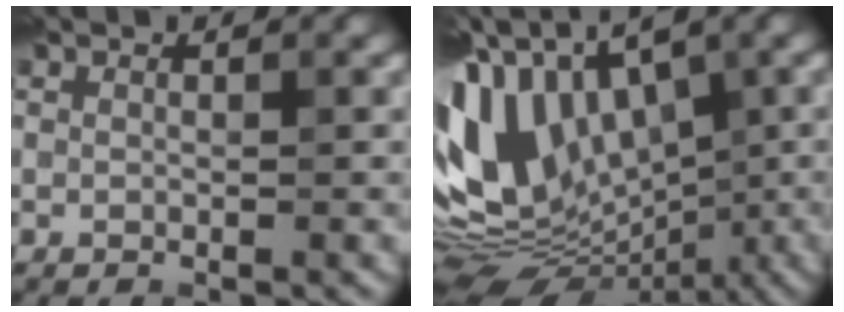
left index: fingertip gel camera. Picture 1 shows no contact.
{"total": 14.4, "force": [-0.2, 8.2, 11.8], "torque": [-0.232, 0.016, -0.002]}